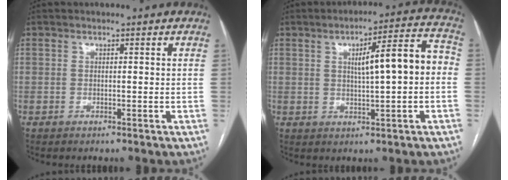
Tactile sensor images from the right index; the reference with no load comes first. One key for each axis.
{"total": 9.9, "fx": 0.5, "fy": 1.6, "fz": 9.7, "tx": -0.136, "ty": 0.030, "tz": 0.008}